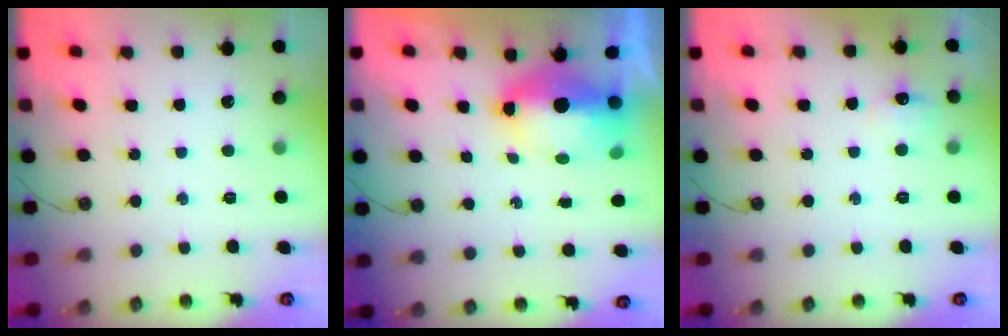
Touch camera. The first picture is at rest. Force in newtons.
{"total": 8.7, "press": 8.5, "slide": 1.8}
{"total": 7.1, "press": 7.0, "slide": 0.9}